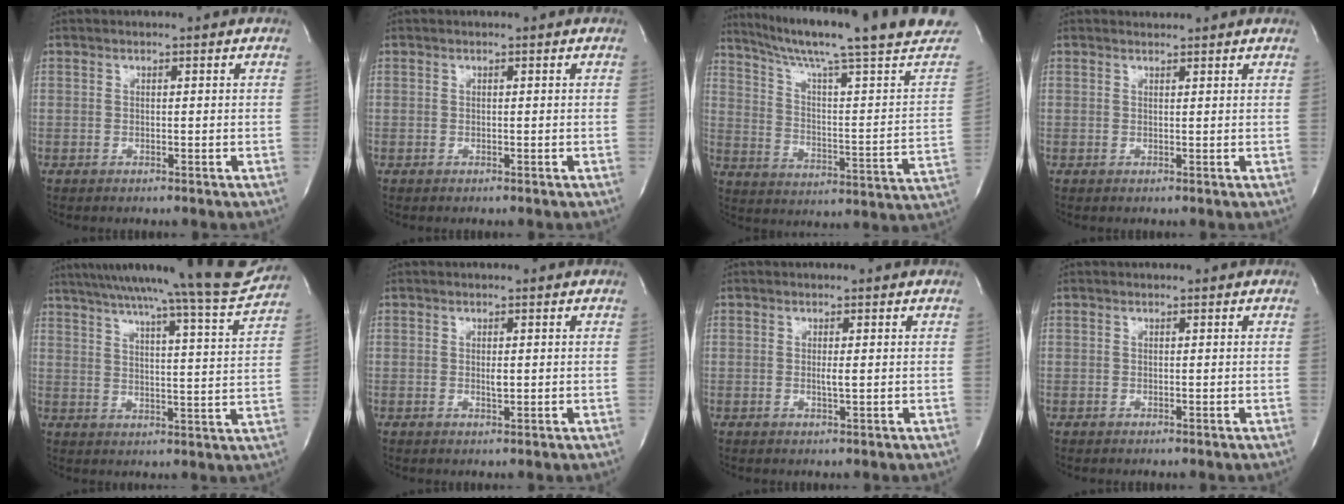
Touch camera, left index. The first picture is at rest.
{"total": 0.0}
{"total": 25.7, "force": [21.1, -0.9, 14.7], "torque": [-0.230, -0.053, 0.288]}
{"total": 0.9, "force": [0.9, -0.1, -0.1], "torque": [-0.009, -0.001, 0.016]}
{"total": 20.5, "force": [18.4, -1.3, 8.9], "torque": [-0.141, -0.045, 0.245]}
{"total": 1.2, "force": [0.1, 0.3, 1.1], "torque": [-0.022, -0.002, 0.003]}
{"total": 1.3, "force": [0.0, 0.0, 1.3], "torque": [-0.029, -0.003, 0.001]}
{"total": 0.0}